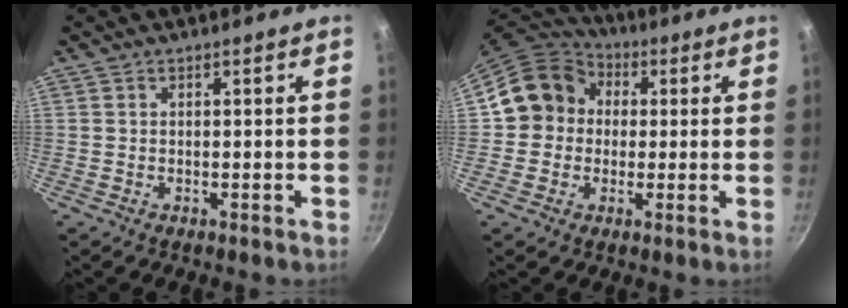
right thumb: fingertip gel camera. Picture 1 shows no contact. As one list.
[{"total": 12.5, "force": [1.3, 11.2, 5.3], "torque": [-0.058, 0.030, 0.003]}]